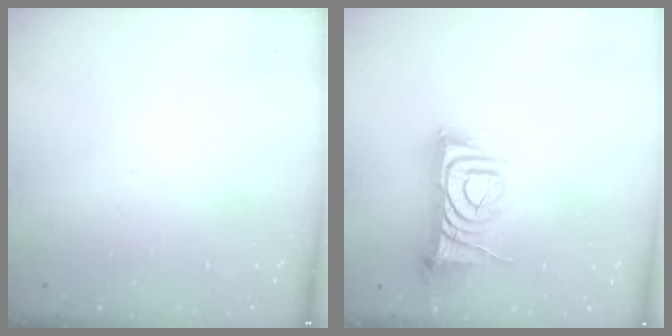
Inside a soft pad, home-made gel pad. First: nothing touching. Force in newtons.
{"total": 9.7, "press": 9.6, "slide": 1.2}